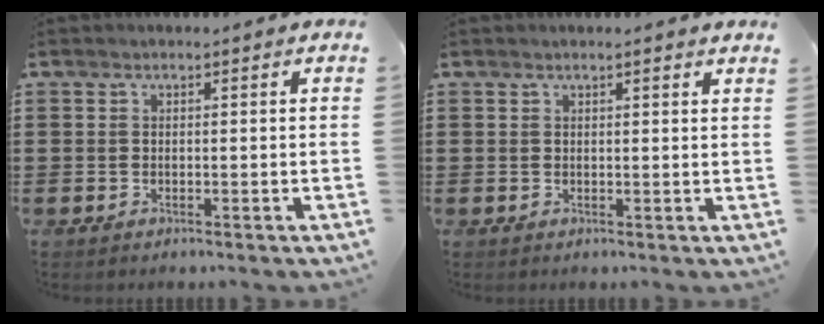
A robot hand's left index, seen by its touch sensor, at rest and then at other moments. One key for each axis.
{"total": 1.0, "fx": 0.8, "fy": -0.1, "fz": 0.7, "tx": -0.015, "ty": -0.002, "tz": 0.014}